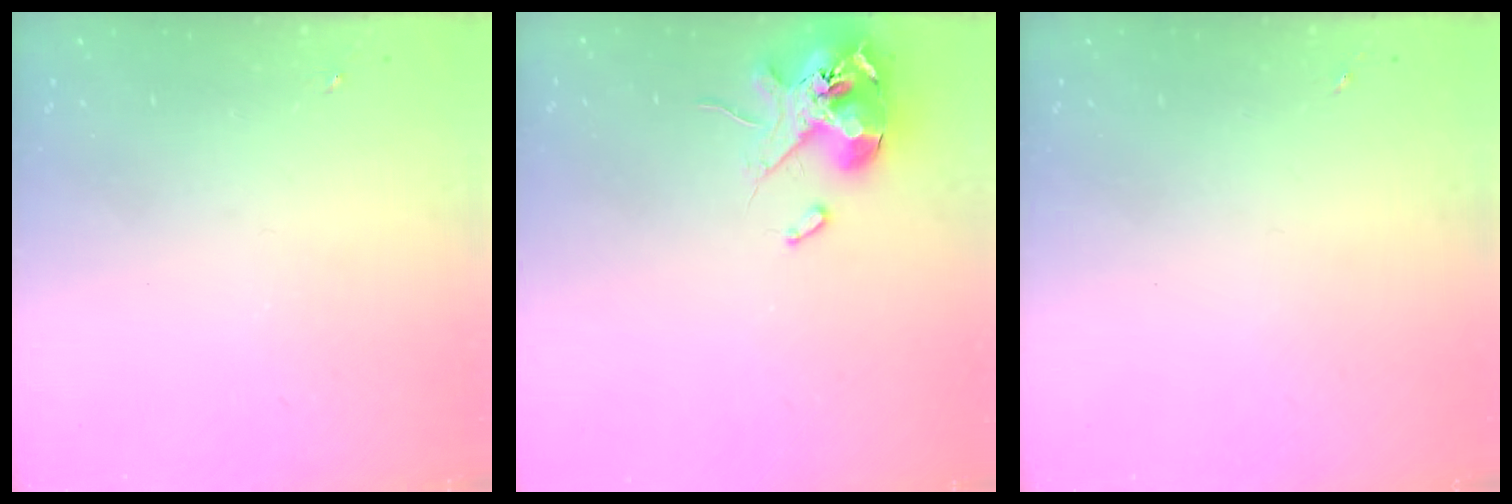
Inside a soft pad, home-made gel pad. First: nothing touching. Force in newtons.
{"total": 13.6, "press": 13.5, "slide": 1.9}
{"total": 0.0}